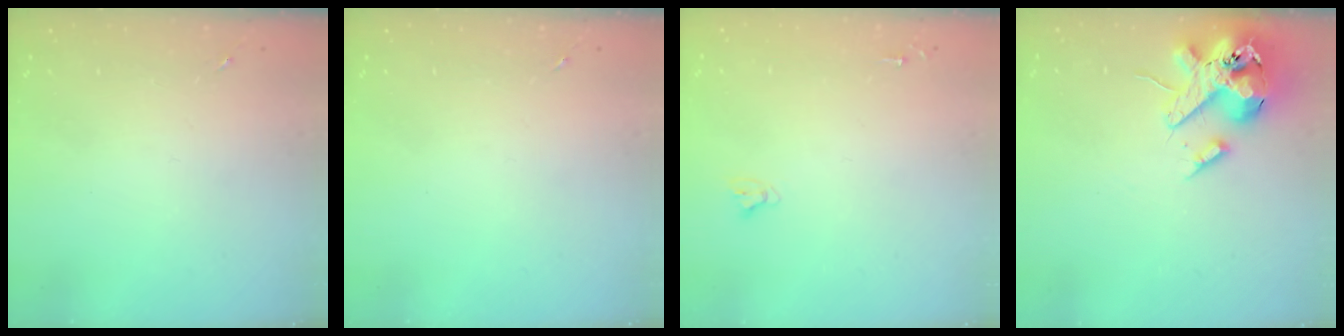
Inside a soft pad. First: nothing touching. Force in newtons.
{"total": 0.0}
{"total": 2.7, "press": 2.7, "slide": 0.2}
{"total": 16.9, "press": 16.7, "slide": 2.8}